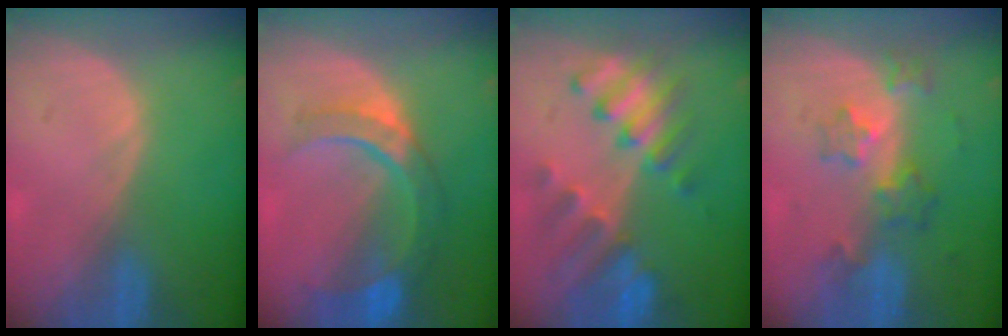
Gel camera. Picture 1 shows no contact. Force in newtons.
{"total": 8.8, "press": 8.0, "slide": 3.7}
{"total": 8.8, "press": 8.4, "slide": 2.8}
{"total": 5.9, "press": 5.4, "slide": 2.5}